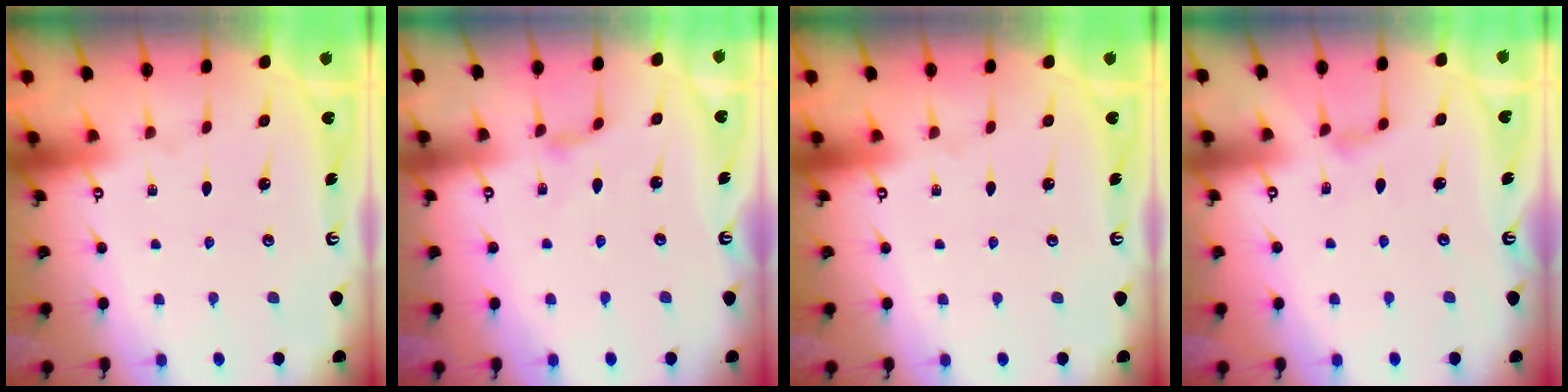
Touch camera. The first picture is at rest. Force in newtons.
{"total": 2.7, "press": 2.6, "slide": 0.5}
{"total": 0.0}
{"total": 2.9, "press": 2.9, "slide": 0.5}